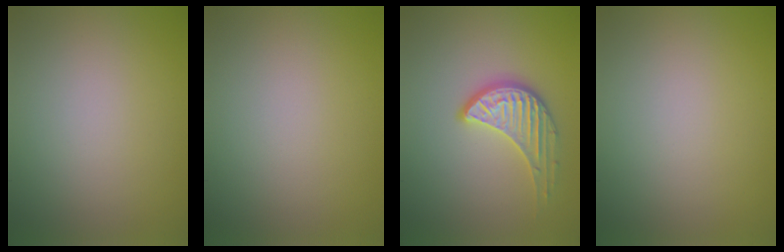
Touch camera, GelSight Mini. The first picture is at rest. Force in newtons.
{"total": 0.0}
{"total": 3.5, "press": 3.1, "slide": 1.7}
{"total": 0.0}